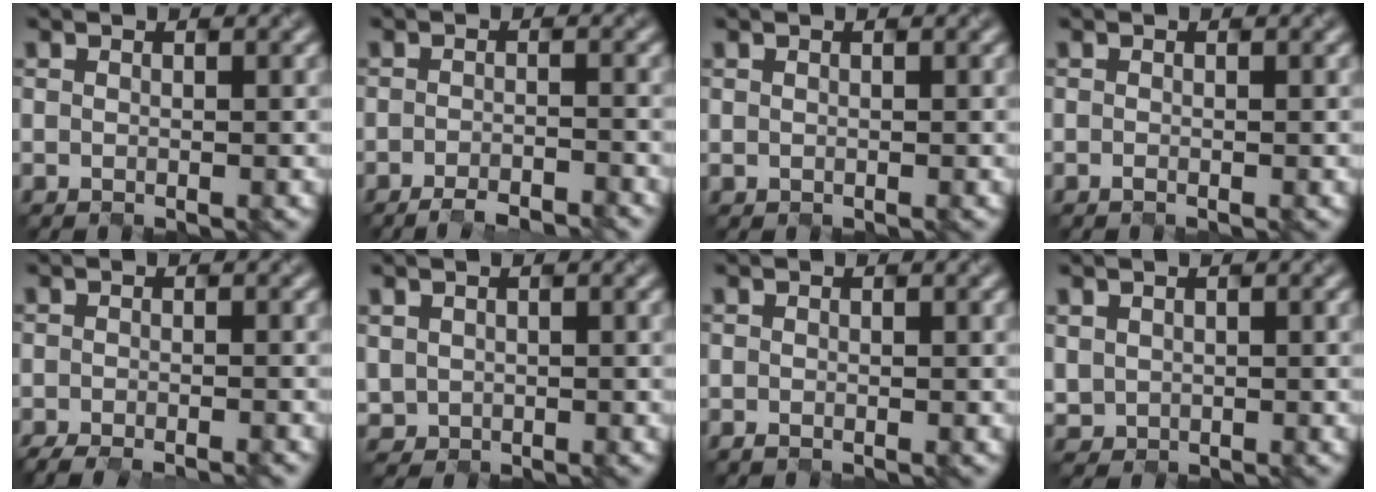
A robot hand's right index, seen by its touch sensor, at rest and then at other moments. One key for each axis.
{"total": 2.8, "fx": -2.5, "fy": 0.3, "fz": 1.3, "tx": -0.016, "ty": -0.003, "tz": -0.042}
{"total": 0.0}
{"total": 0.0}
{"total": 2.8, "fx": -2.0, "fy": 0.6, "fz": 1.9, "tx": -0.004, "ty": 0.000, "tz": -0.022}
{"total": 0.9, "fx": 0.1, "fy": 0.9, "fz": 0.0, "tx": -0.004, "ty": -0.001, "tz": 0.013}
{"total": 0.0}
{"total": 0.9, "fx": 0.3, "fy": 0.9, "fz": 0.1, "tx": -0.005, "ty": -0.001, "tz": 0.017}